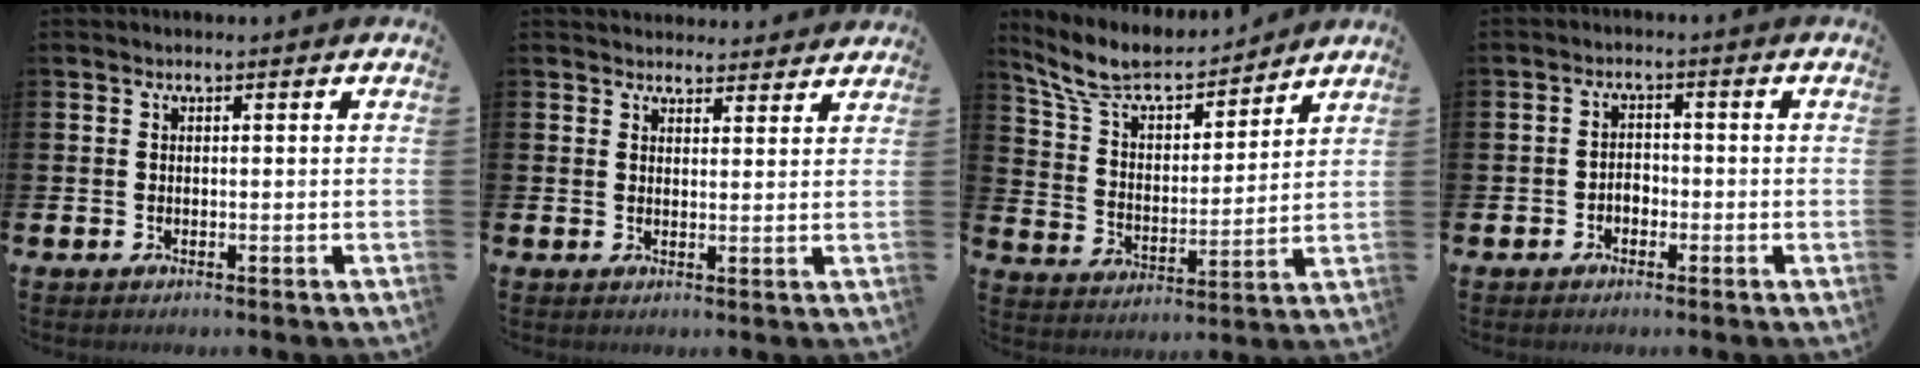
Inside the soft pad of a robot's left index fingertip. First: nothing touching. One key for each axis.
{"total": 3.0, "fx": 2.9, "fy": 0.7, "fz": -0.2, "tx": 0.006, "ty": -0.015, "tz": 0.052}
{"total": 9.4, "fx": 8.4, "fy": 2.6, "fz": 3.2, "tx": -0.107, "ty": -0.047, "tz": 0.150}
{"total": 1.7, "fx": -1.1, "fy": 1.2, "fz": 0.7, "tx": -0.015, "ty": 0.006, "tz": -0.024}